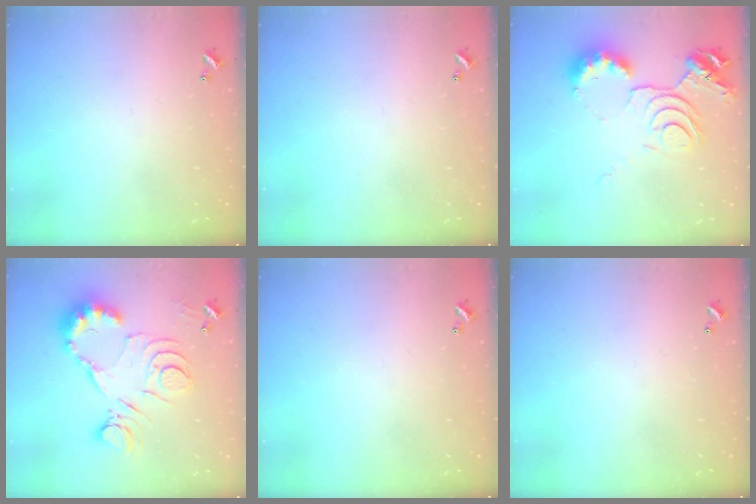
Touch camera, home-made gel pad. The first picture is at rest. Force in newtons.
{"total": 0.0}
{"total": 11.5, "press": 11.4, "slide": 1.2}
{"total": 15.2, "press": 15.2, "slide": 1.1}
{"total": 0.0}
{"total": 0.0}